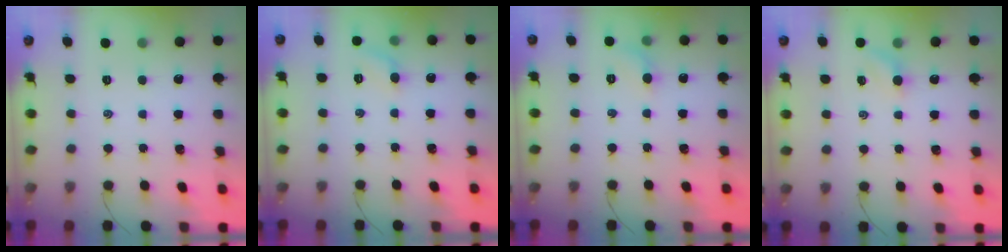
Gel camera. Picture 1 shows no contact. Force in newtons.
{"total": 6.1, "press": 5.8, "slide": 1.9}
{"total": 4.7, "press": 4.5, "slide": 1.3}
{"total": 3.4, "press": 3.2, "slide": 1.2}